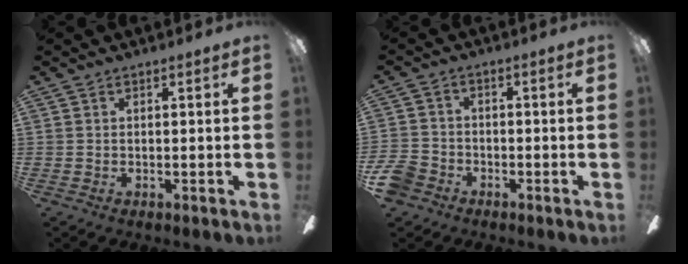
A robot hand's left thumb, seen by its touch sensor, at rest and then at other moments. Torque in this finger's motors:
{"motor_torque": [-0.37, 0.39, 0.09, -0.07, 0.00]}